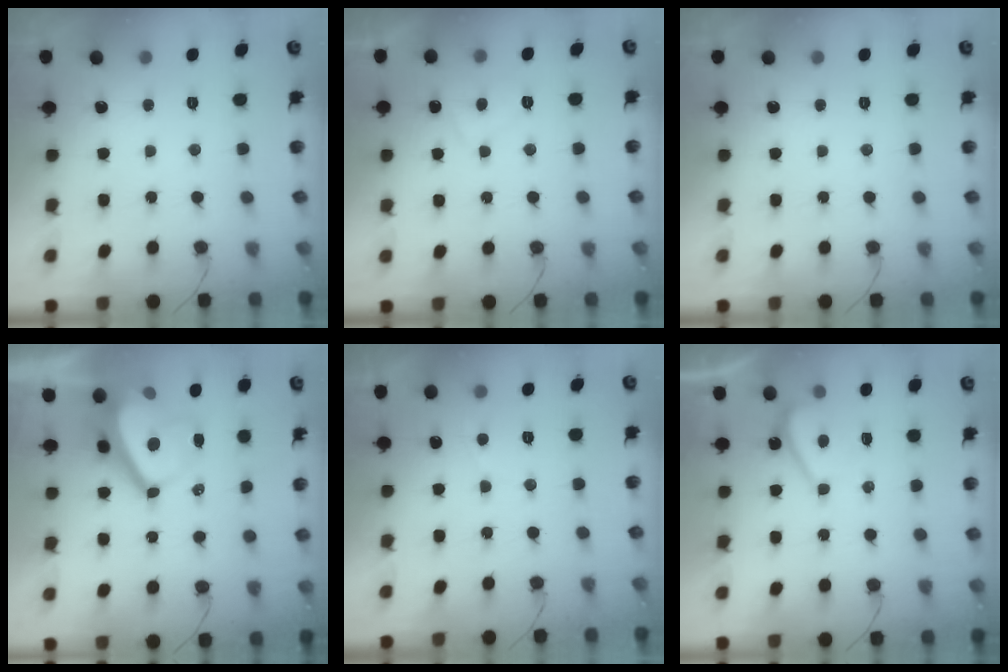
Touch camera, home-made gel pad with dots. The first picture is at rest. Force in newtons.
{"total": 2.8, "press": 2.8, "slide": 0.4}
{"total": 0.0}
{"total": 9.5, "press": 9.5, "slide": 0.8}
{"total": 2.7, "press": 2.6, "slide": 0.5}
{"total": 4.1, "press": 4.0, "slide": 0.7}